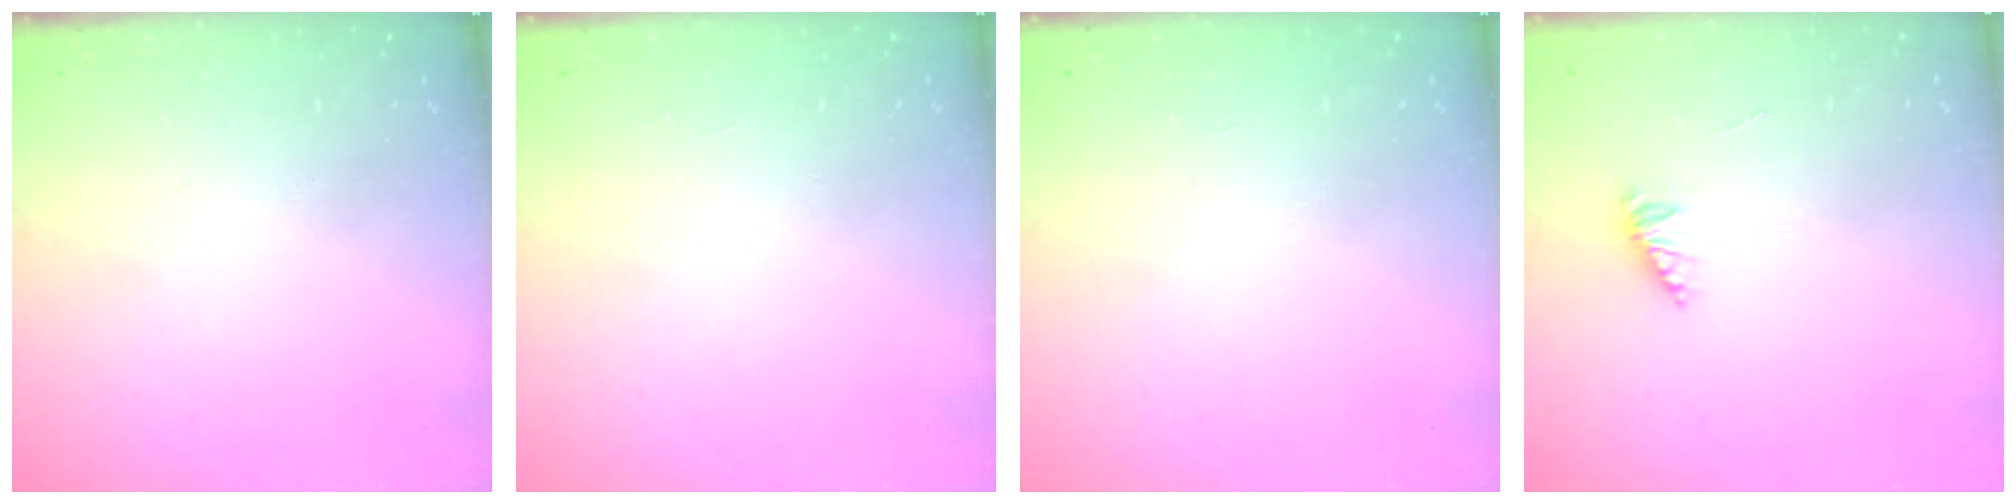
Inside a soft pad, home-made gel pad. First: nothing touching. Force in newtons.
{"total": 0.0}
{"total": 0.0}
{"total": 1.7, "press": 1.6, "slide": 0.4}